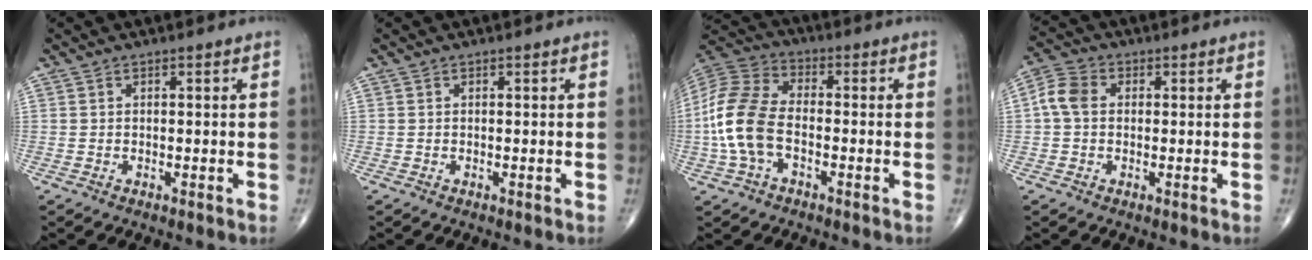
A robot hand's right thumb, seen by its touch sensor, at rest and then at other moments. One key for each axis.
{"total": 0.0}
{"total": 13.3, "fx": -2.6, "fy": 7.8, "fz": 10.4, "tx": -0.228, "ty": 0.033, "tz": -0.058}
{"total": 5.4, "fx": 0.4, "fy": 4.1, "fz": 3.5, "tx": -0.071, "ty": 0.017, "tz": 0.000}